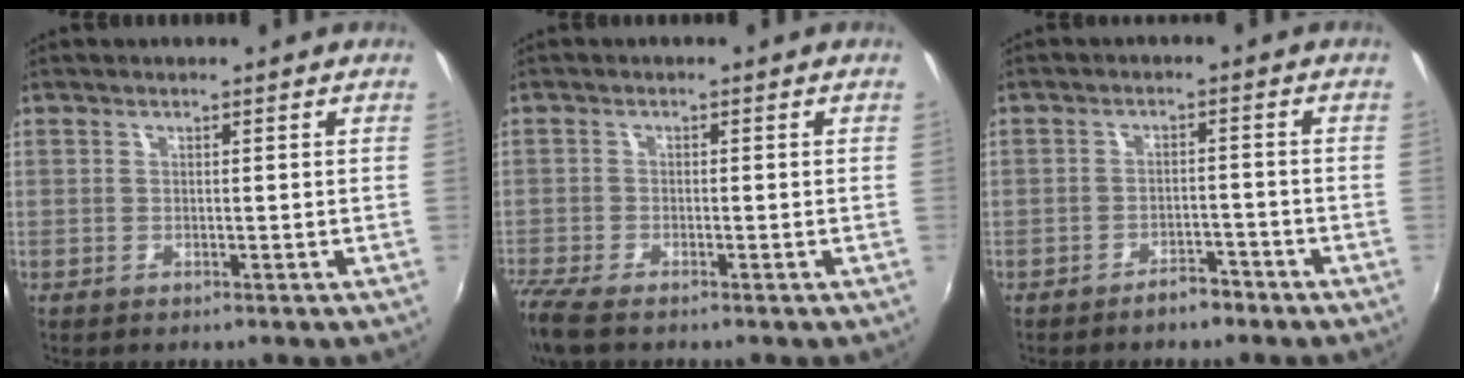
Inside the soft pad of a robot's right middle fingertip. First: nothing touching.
{"total": 5.5, "force": [-4.3, 1.0, 3.2], "torque": [-0.089, -0.024, -0.086]}
{"total": 3.4, "force": [-2.9, 1.2, 1.3], "torque": [-0.032, 0.006, -0.038]}